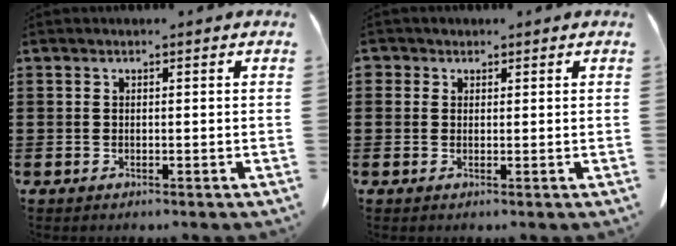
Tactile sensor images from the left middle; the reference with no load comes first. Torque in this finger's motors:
{"motor_torque": [-0.08, 0.09, 0.00, 0.00]}